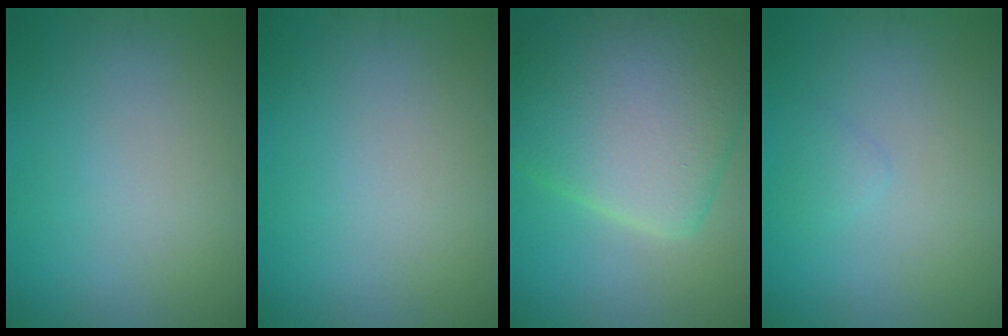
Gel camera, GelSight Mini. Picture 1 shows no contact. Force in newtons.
{"total": 0.0}
{"total": 10.8, "press": 10.8, "slide": 0.4}
{"total": 0.9, "press": 0.9, "slide": 0.1}